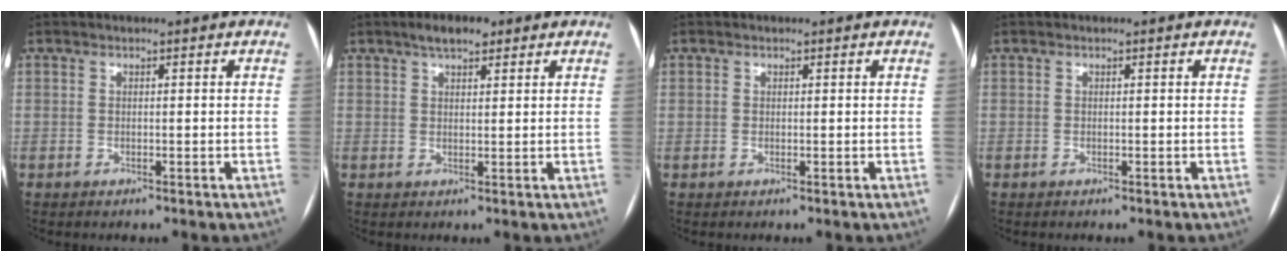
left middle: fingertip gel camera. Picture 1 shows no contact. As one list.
[{"total": 3.8, "force": [2.6, 1.5, 2.3], "torque": [-0.042, 0.012, 0.042]}, {"total": 0.0}, {"total": 0.0}]